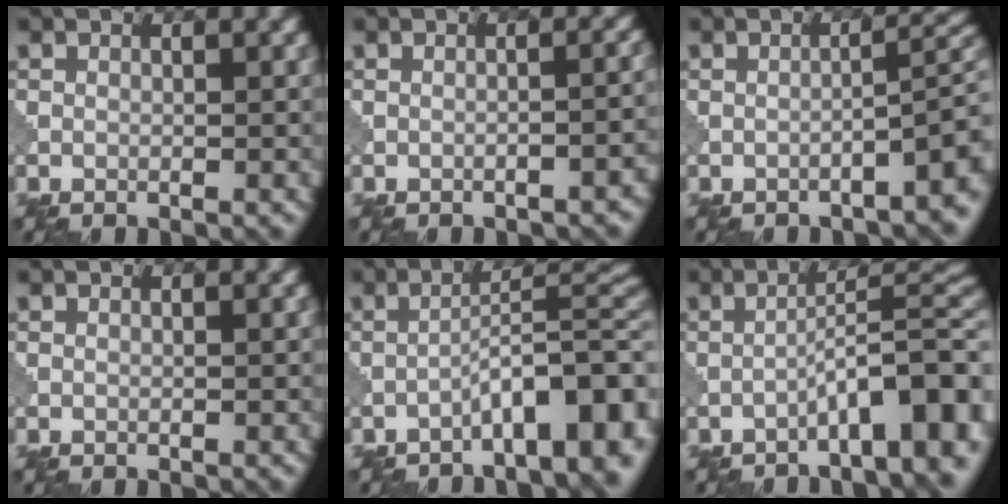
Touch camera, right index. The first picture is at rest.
{"total": 2.9, "force": [-1.7, 1.1, 2.0], "torque": [-0.009, 0.007, -0.020]}
{"total": 5.6, "force": [-3.0, 1.6, 4.4], "torque": [-0.041, 0.015, -0.042]}
{"total": 0.0}
{"total": 8.6, "force": [-4.4, 2.1, 7.1], "torque": [-0.099, 0.015, -0.069]}
{"total": 8.7, "force": [-4.1, 1.9, 7.4], "torque": [-0.099, 0.021, -0.063]}